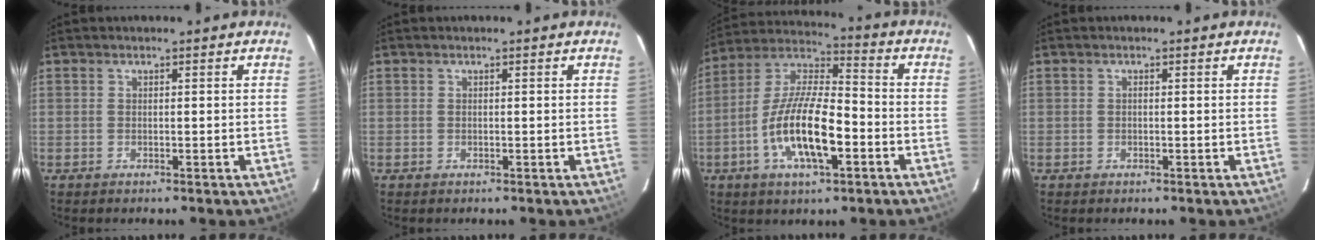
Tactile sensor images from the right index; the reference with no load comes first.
{"total": 0.0}
{"total": 15.6, "force": [-5.2, 5.3, 13.7], "torque": [-0.273, -0.005, -0.098]}
{"total": 0.0}